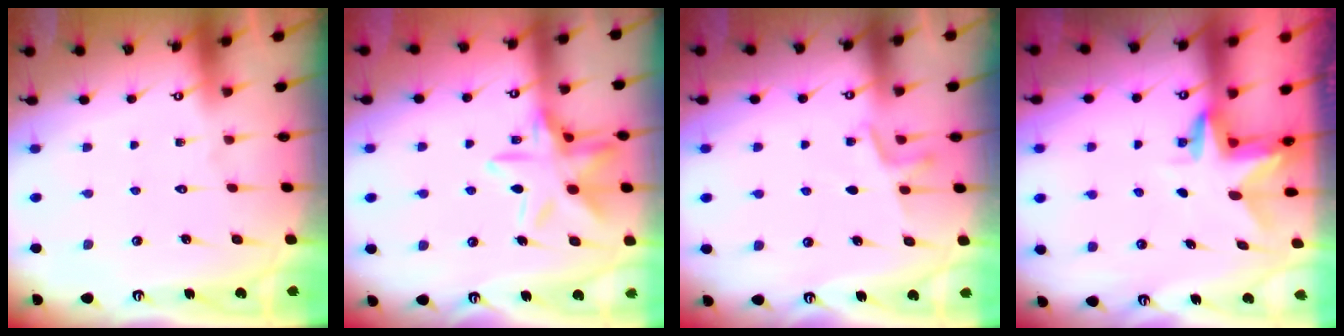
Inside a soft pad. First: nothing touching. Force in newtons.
{"total": 13.9, "press": 13.9, "slide": 0.9}
{"total": 4.3, "press": 4.1, "slide": 1.2}
{"total": 3.0, "press": 3.0, "slide": 0.3}